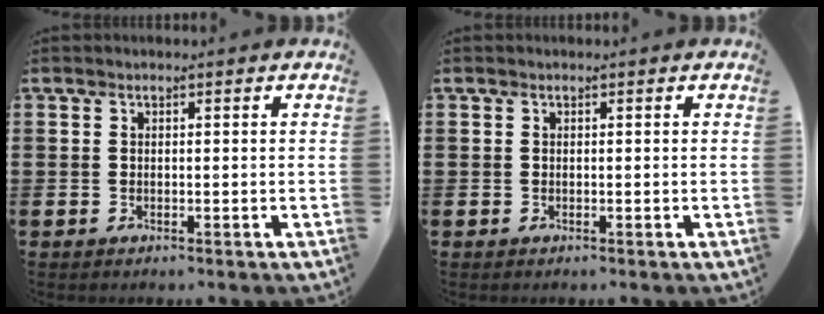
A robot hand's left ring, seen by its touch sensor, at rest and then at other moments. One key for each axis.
{"total": 0.0}